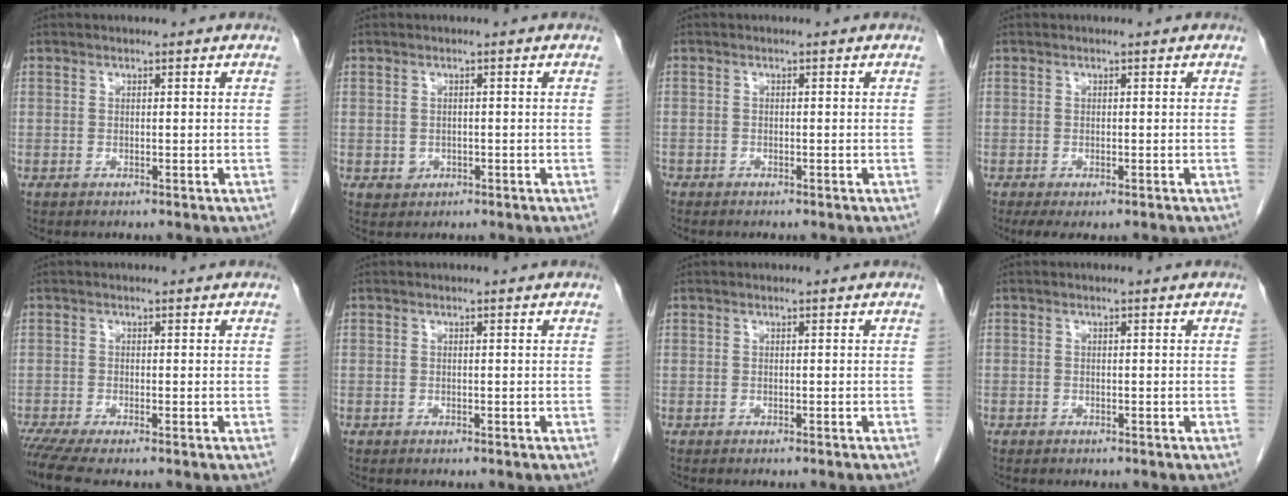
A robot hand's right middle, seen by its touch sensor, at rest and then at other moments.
{"total": 2.1, "force": [-0.6, 1.9, 0.6], "torque": [-0.008, 0.003, 0.001]}
{"total": 0.9, "force": [-0.8, 0.4, 0.2], "torque": [-0.004, 0.000, -0.012]}
{"total": 4.0, "force": [-2.8, 1.5, 2.5], "torque": [-0.036, -0.011, -0.041]}
{"total": 4.2, "force": [-3.4, 0.0, 2.5], "torque": [-0.043, -0.011, -0.064]}
{"total": 0.0}
{"total": 2.3, "force": [-2.0, -0.2, 1.0], "torque": [-0.014, 0.003, -0.023]}
{"total": 0.7, "force": [-0.5, 0.4, 0.1], "torque": [-0.004, 0.002, -0.008]}